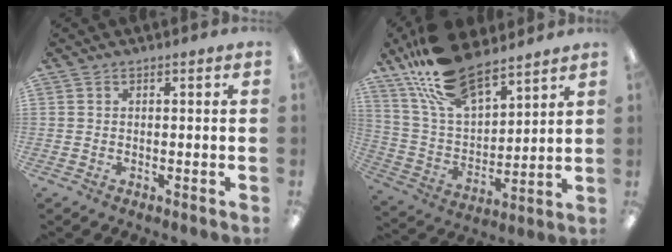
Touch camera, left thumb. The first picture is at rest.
{"total": 19.6, "force": [14.8, 8.4, 9.8], "torque": [-0.198, -0.075, 0.269]}